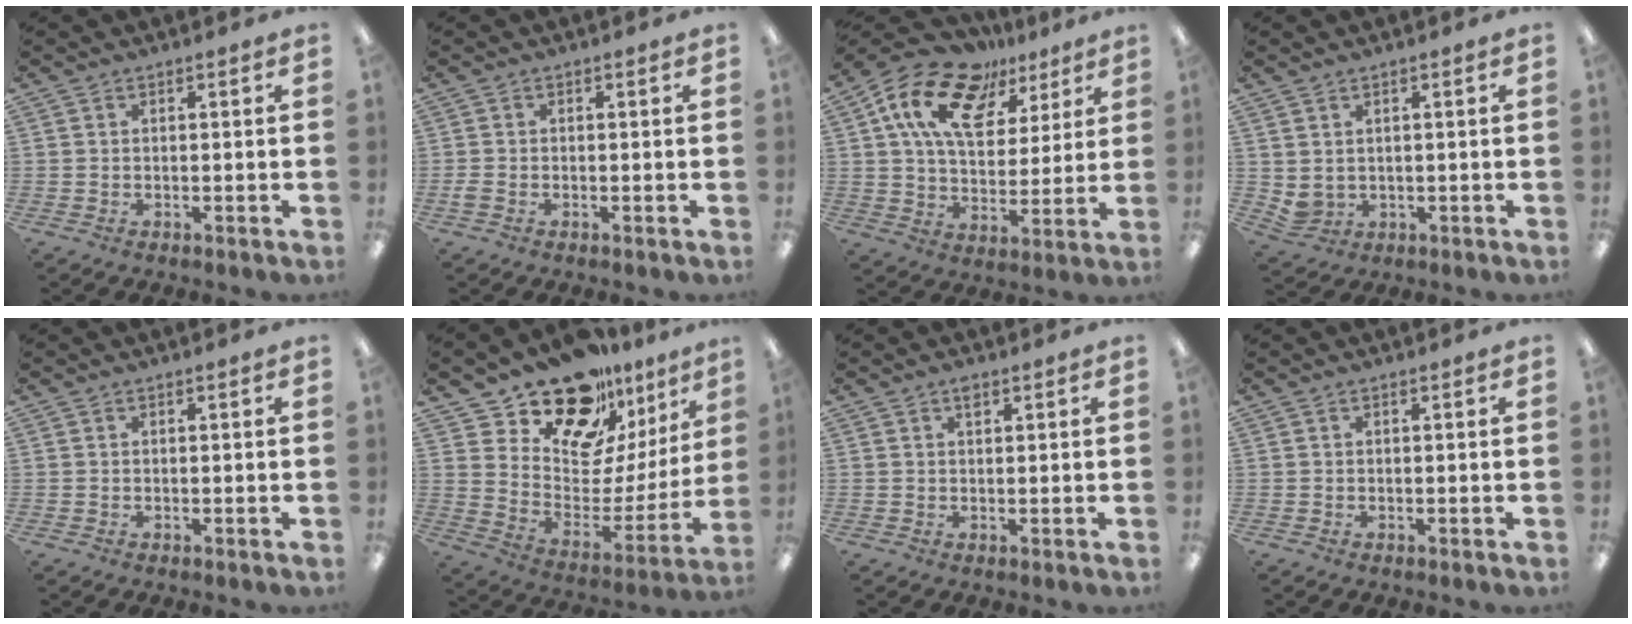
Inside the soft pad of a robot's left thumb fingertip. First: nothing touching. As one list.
[{"total": 1.3, "force": [-0.5, 0.8, 0.9], "torque": [-0.015, 0.001, -0.009]}, {"total": 18.4, "force": [10.5, 10.9, 10.4], "torque": [-0.194, -0.036, 0.193]}, {"total": 2.6, "force": [1.4, 2.0, 0.8], "torque": [-0.019, -0.004, 0.027]}, {"total": 0.0}, {"total": 18.3, "force": [15.5, 8.2, 5.5], "torque": [-0.102, -0.127, 0.274]}, {"total": 1.4, "force": [0.8, 0.7, 0.9], "torque": [-0.012, -0.002, 0.013]}, {"total": 0.0}]